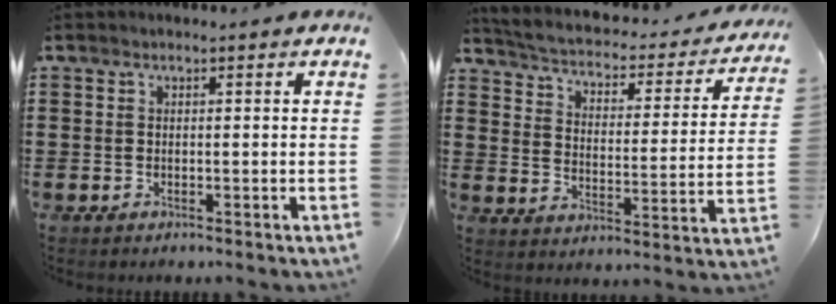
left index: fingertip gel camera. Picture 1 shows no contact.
{"total": 2.4, "force": [2.1, 0.4, 1.1], "torque": [-0.039, -0.026, 0.024]}